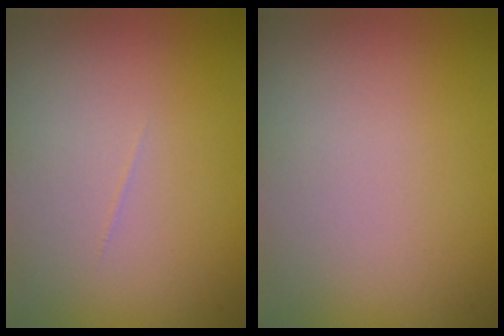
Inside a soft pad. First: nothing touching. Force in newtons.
{"total": 0.0}